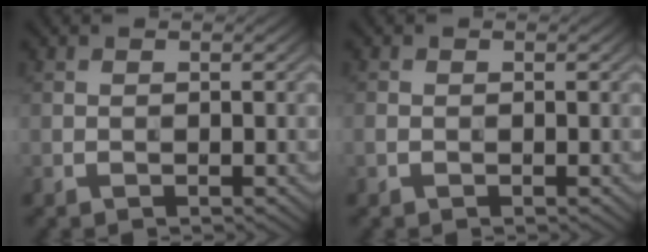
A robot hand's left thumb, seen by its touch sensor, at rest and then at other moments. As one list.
[{"total": 0.7, "force": [-0.2, 0.5, 0.4], "torque": [-0.011, -0.002, -0.006]}]